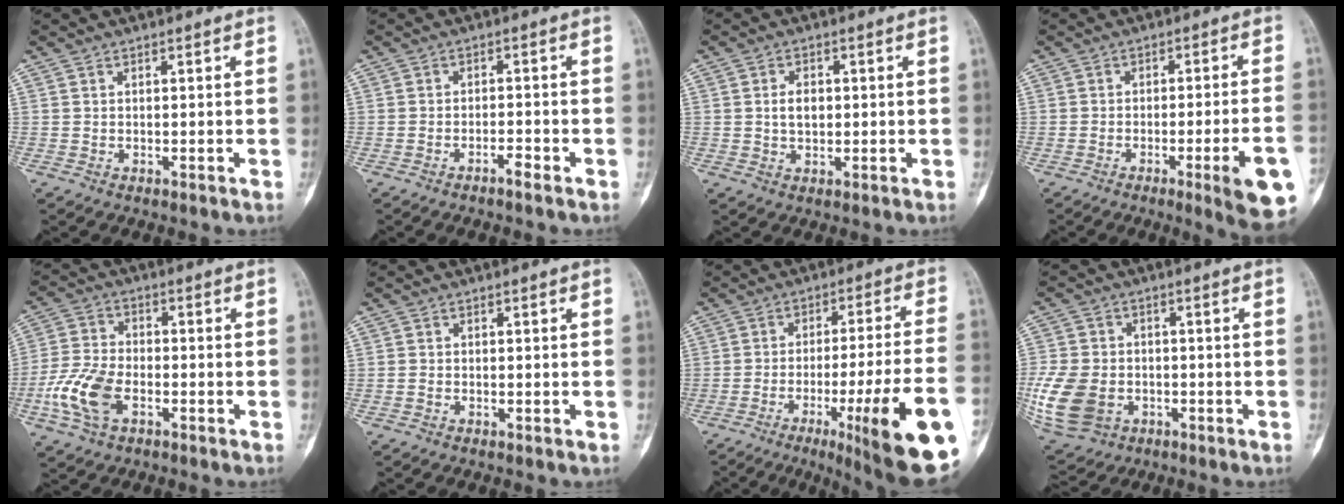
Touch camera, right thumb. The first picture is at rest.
{"total": 2.0, "force": [-1.5, 0.2, 1.2], "torque": [-0.023, 0.013, -0.028]}
{"total": 3.7, "force": [0.3, 2.5, 2.8], "torque": [-0.038, 0.002, 0.006]}
{"total": 11.7, "force": [-4.7, 1.2, 10.6], "torque": [-0.125, 0.008, -0.057]}
{"total": 10.5, "force": [-3.8, 6.0, 7.7], "torque": [-0.172, 0.014, -0.079]}
{"total": 0.7, "force": [-0.3, 0.5, 0.4], "torque": [-0.011, 0.000, -0.006]}
{"total": 21.5, "force": [-8.7, 2.0, 19.5], "torque": [-0.229, 0.017, -0.121]}
{"total": 15.1, "force": [-3.7, 11.3, 9.2], "torque": [-0.216, -0.002, -0.058]}